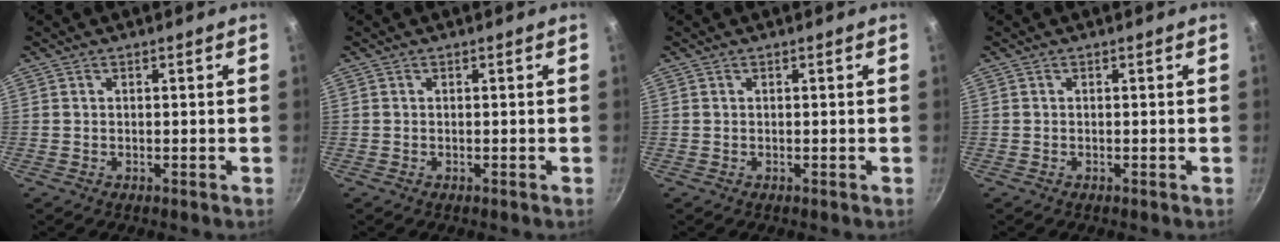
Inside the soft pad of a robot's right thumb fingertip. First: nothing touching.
{"total": 0.0}
{"total": 0.0}
{"total": 0.0}